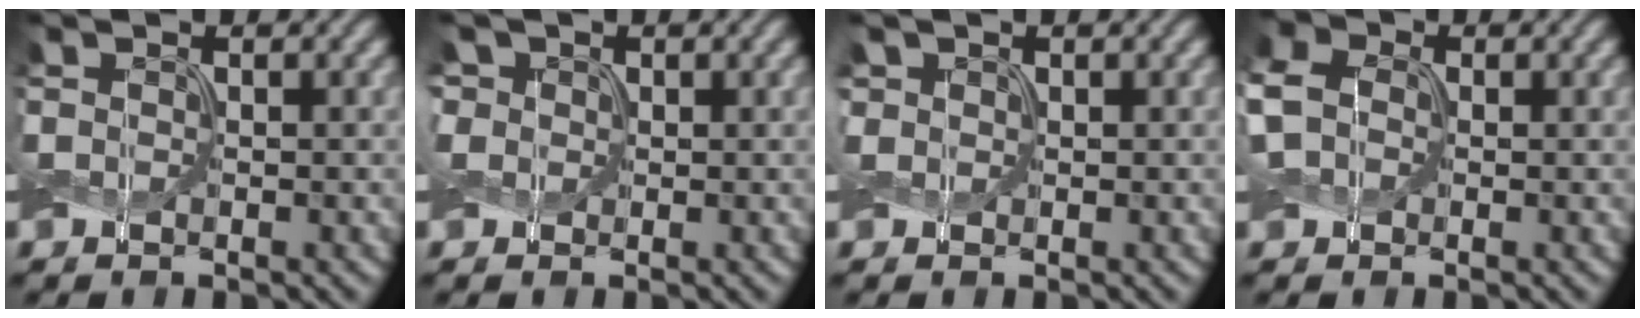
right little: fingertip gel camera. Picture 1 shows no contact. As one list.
[{"total": 2.1, "force": [1.1, 1.7, 0.6], "torque": [-0.026, 0.002, 0.021]}, {"total": 1.1, "force": [0.6, 0.9, 0.3], "torque": [-0.007, 0.004, 0.009]}, {"total": 5.5, "force": [0.7, 4.4, 3.2], "torque": [-0.091, 0.023, -0.001]}]